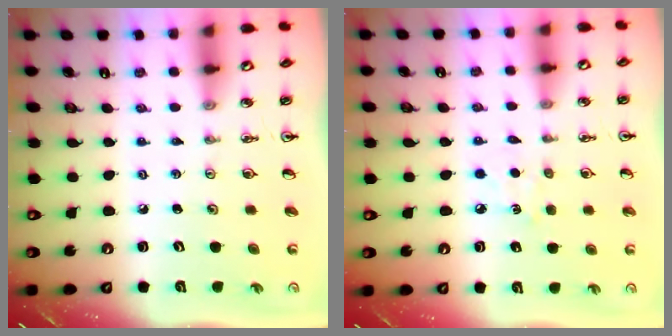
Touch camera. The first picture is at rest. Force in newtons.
{"total": 5.5, "press": 5.5, "slide": 0.6}